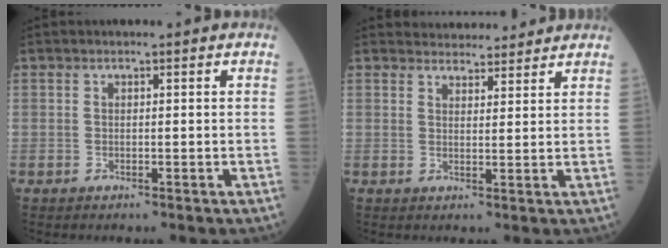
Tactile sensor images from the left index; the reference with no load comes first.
{"total": 6.8, "force": [6.4, 1.8, 0.8], "torque": [0.000, 0.009, 0.076]}